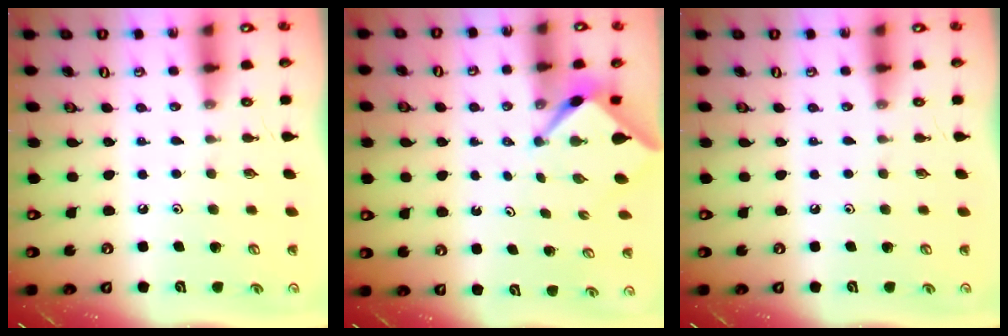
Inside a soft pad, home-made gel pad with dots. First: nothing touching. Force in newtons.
{"total": 2.5, "press": 2.5, "slide": 0.3}
{"total": 0.0}